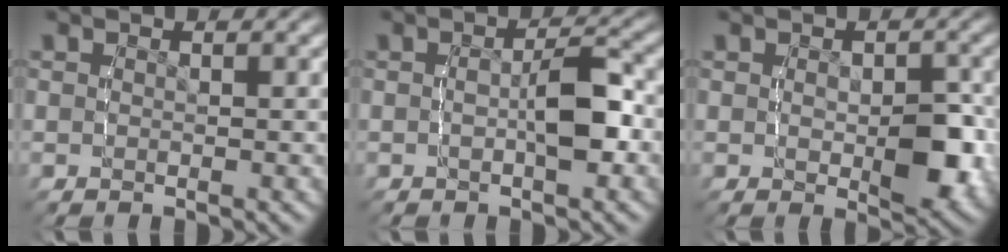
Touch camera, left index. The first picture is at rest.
{"total": 2.9, "force": [-0.4, 0.8, 2.7], "torque": [-0.043, 0.001, -0.005]}
{"total": 3.5, "force": [-0.2, 2.0, 2.8], "torque": [-0.043, -0.007, -0.005]}